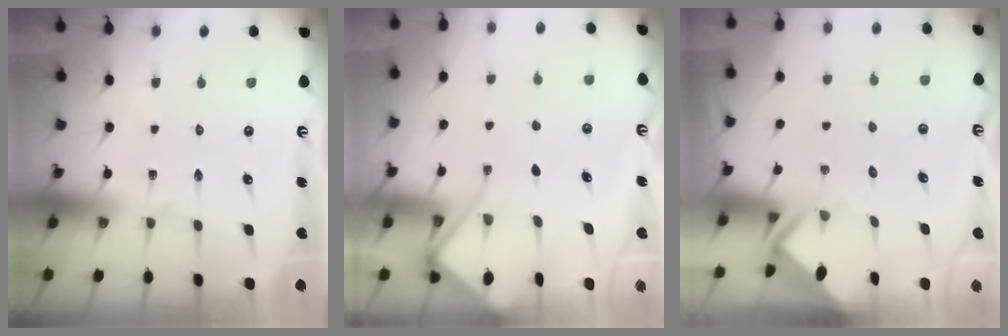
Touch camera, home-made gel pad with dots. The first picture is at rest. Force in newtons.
{"total": 6.4, "press": 6.3, "slide": 0.8}
{"total": 3.6, "press": 3.5, "slide": 0.2}